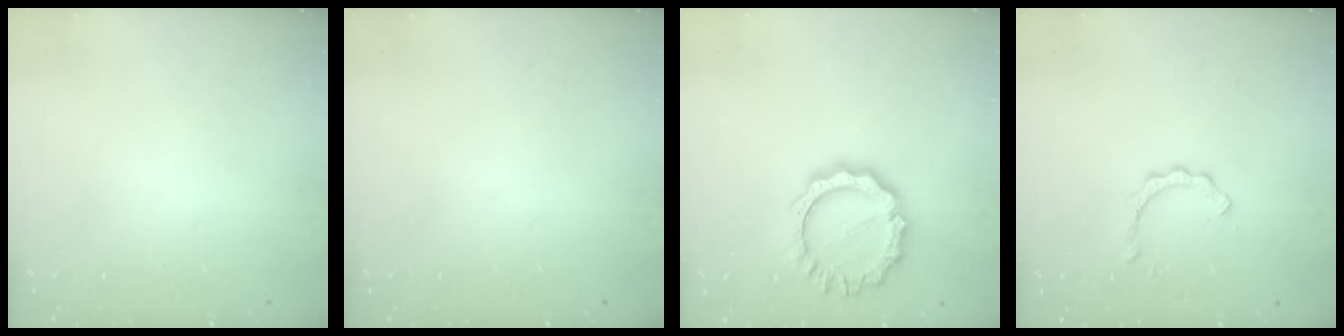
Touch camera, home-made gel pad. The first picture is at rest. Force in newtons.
{"total": 0.0}
{"total": 12.0, "press": 12.0, "slide": 0.7}
{"total": 2.3, "press": 2.3, "slide": 0.3}